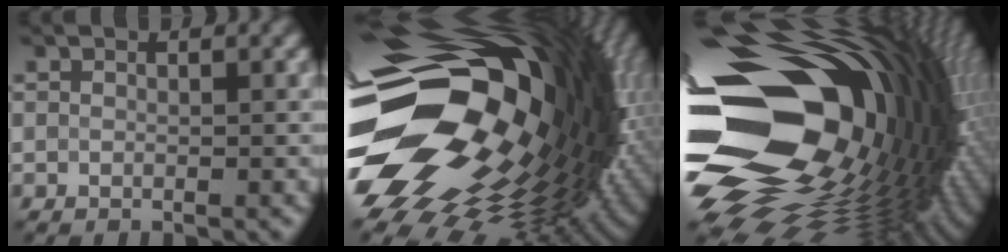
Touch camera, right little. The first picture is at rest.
{"total": 21.3, "force": [-0.2, 13.0, 16.8], "torque": [-0.315, -0.046, -0.009]}
{"total": 21.5, "force": [-0.7, 13.3, 16.9], "torque": [-0.314, -0.042, -0.015]}